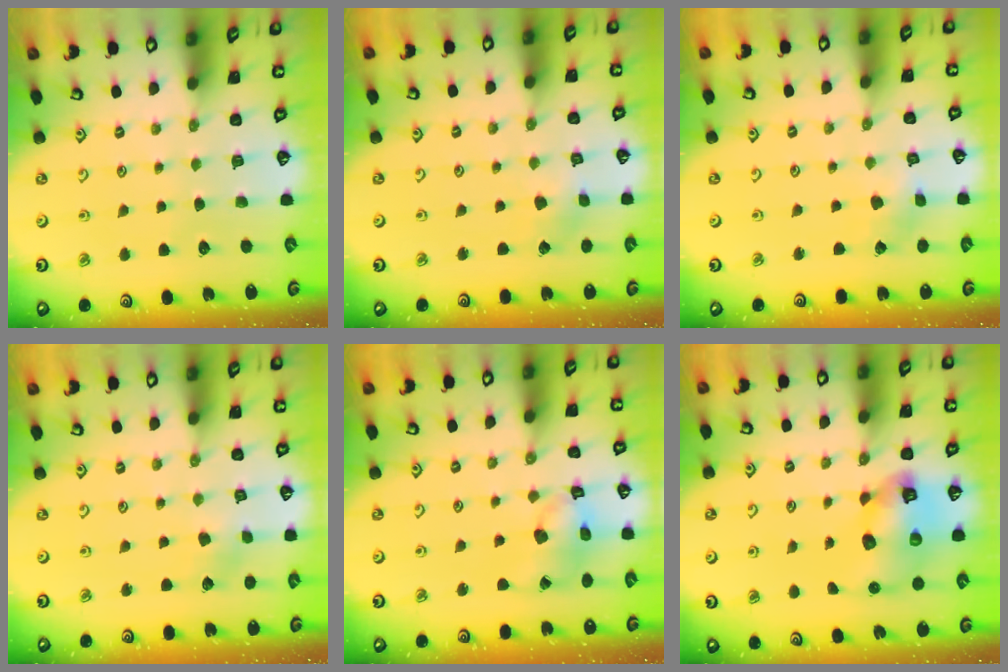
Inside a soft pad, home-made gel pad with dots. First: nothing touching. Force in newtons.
{"total": 1.7, "press": 1.7, "slide": 0.3}
{"total": 2.2, "press": 2.2, "slide": 0.2}
{"total": 2.7, "press": 2.6, "slide": 0.5}
{"total": 11.4, "press": 11.3, "slide": 1.4}
{"total": 11.6, "press": 11.5, "slide": 1.4}